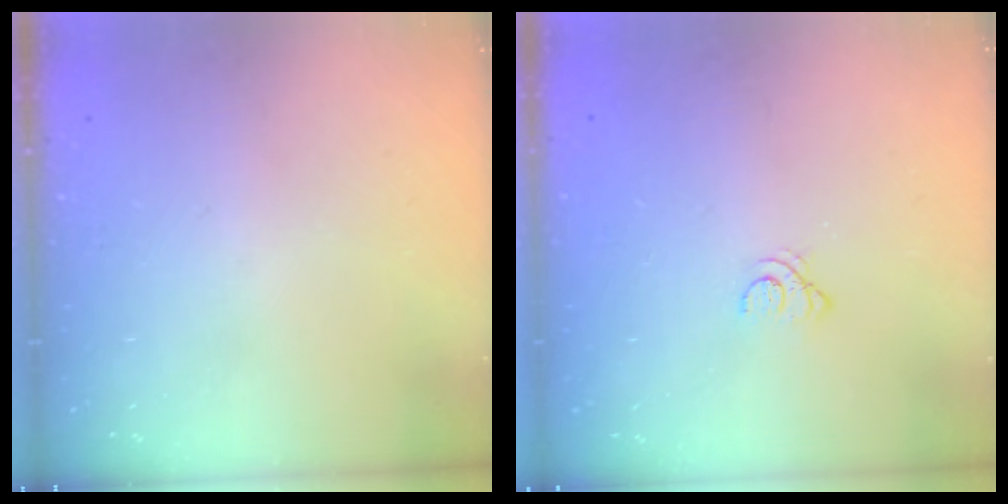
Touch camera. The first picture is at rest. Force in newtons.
{"total": 2.1, "press": 2.1, "slide": 0.3}